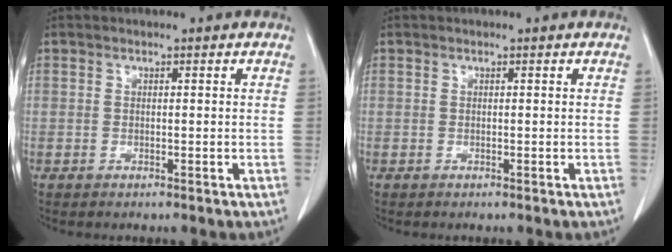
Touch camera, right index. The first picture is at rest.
{"total": 0.0}